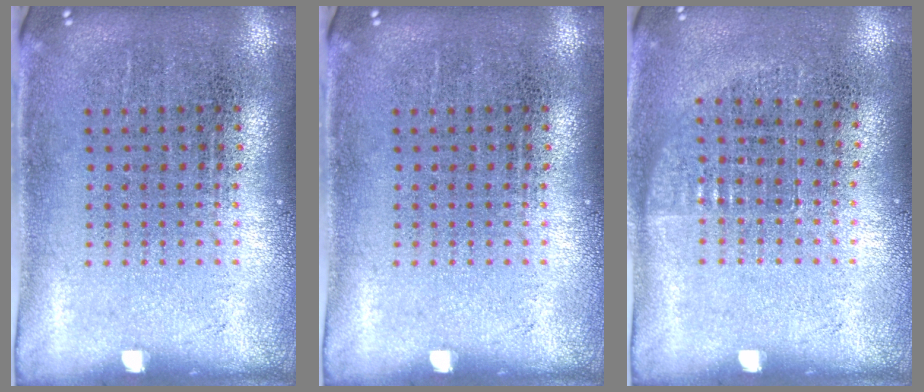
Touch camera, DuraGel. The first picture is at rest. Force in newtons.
{"total": 0.0}
{"total": 0.7, "press": 0.7, "slide": 0.2}